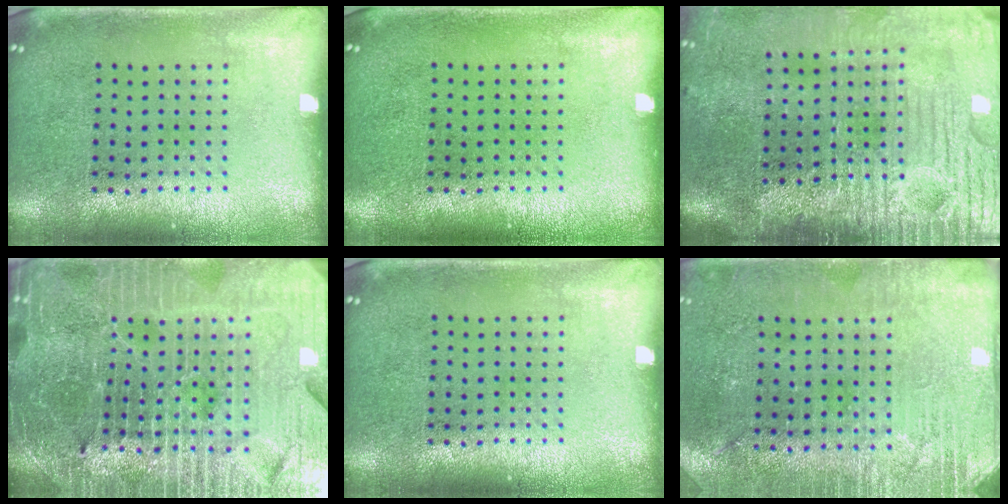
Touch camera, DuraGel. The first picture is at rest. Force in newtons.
{"total": 0.0}
{"total": 4.7, "press": 4.0, "slide": 2.4}
{"total": 5.9, "press": 5.4, "slide": 2.3}
{"total": 0.0}
{"total": 2.9, "press": 2.8, "slide": 0.9}